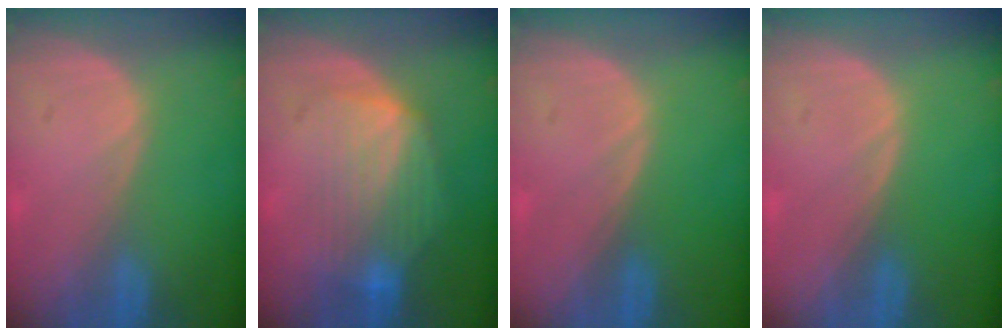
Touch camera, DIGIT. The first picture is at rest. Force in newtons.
{"total": 7.8, "press": 7.5, "slide": 2.2}
{"total": 0.0}
{"total": 0.0}